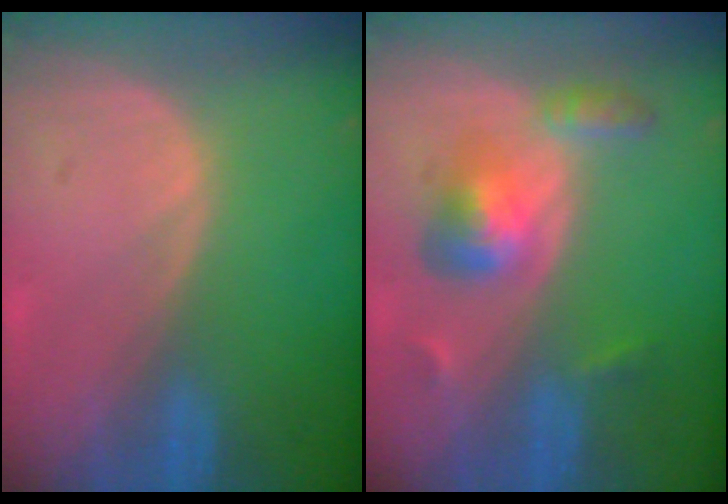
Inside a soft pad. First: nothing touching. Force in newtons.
{"total": 6.1, "press": 5.5, "slide": 2.7}